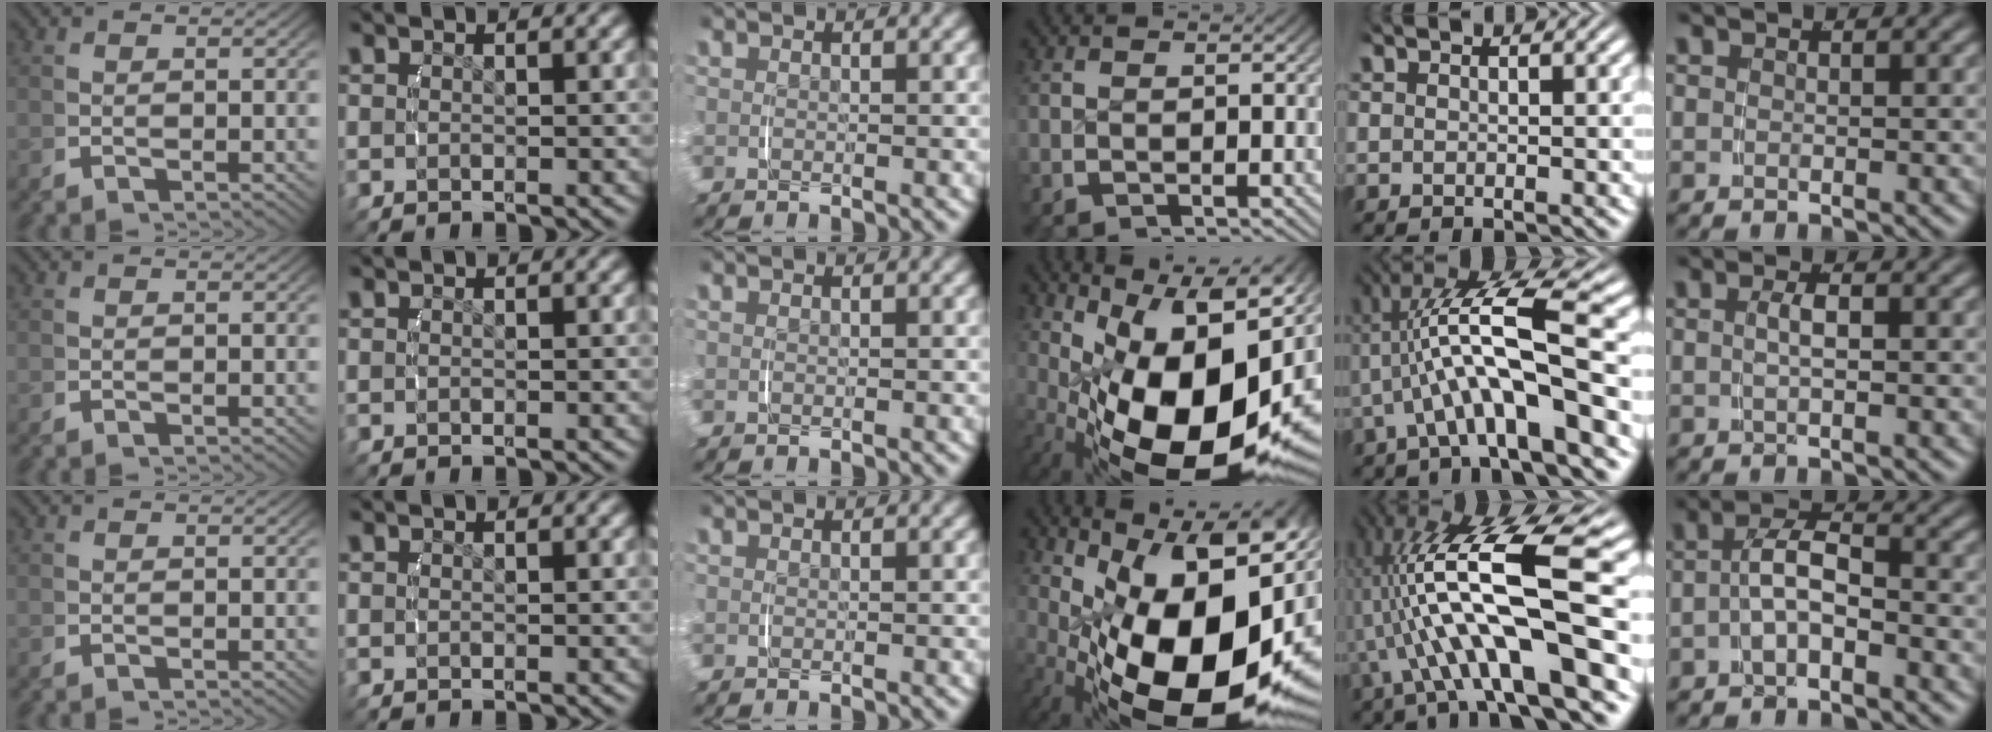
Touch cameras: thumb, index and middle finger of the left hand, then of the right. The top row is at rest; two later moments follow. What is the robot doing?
{"motion": "lift_and_place", "object": "camera"}